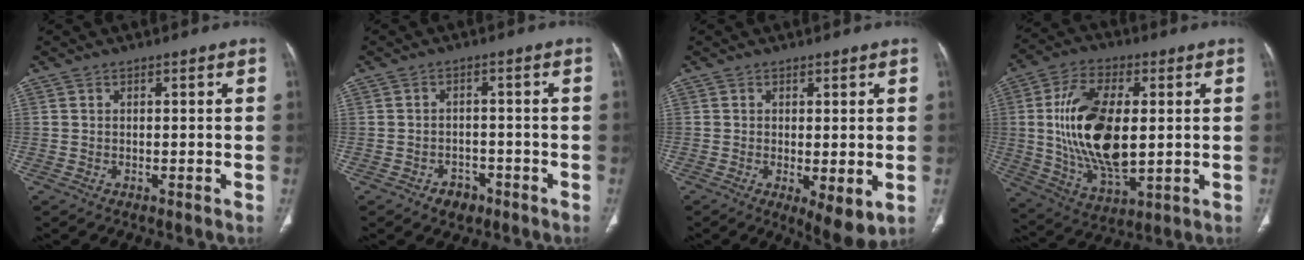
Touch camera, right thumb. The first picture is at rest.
{"total": 3.7, "force": [-2.2, 2.6, 1.3], "torque": [-0.008, 0.018, -0.027]}
{"total": 6.0, "force": [-1.1, 2.0, 5.6], "torque": [-0.086, -0.022, -0.012]}
{"total": 19.6, "force": [1.5, 9.8, 17.0], "torque": [-0.317, -0.012, 0.034]}